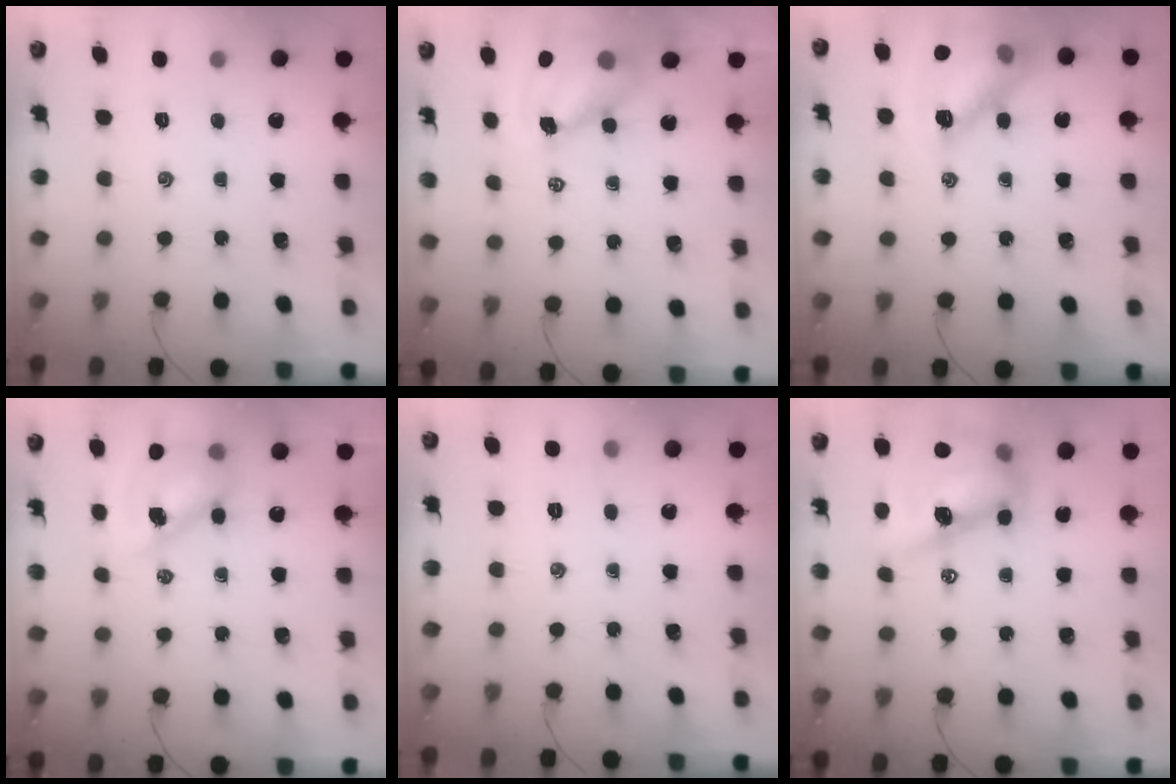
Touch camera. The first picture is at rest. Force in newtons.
{"total": 9.2, "press": 9.0, "slide": 1.6}
{"total": 13.6, "press": 13.6, "slide": 1.0}
{"total": 10.2, "press": 10.0, "slide": 2.2}
{"total": 3.4, "press": 3.3, "slide": 1.1}
{"total": 13.1, "press": 12.8, "slide": 2.7}